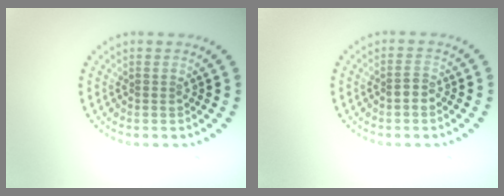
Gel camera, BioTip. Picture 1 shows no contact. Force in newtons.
{"total": 1.3, "press": 1.3, "slide": 0.2}